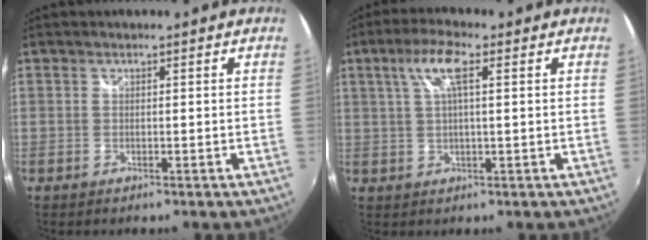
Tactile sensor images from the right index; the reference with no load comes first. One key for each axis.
{"total": 6.5, "fx": 2.3, "fy": 1.5, "fz": 5.9, "tx": -0.112, "ty": 0.010, "tz": 0.045}